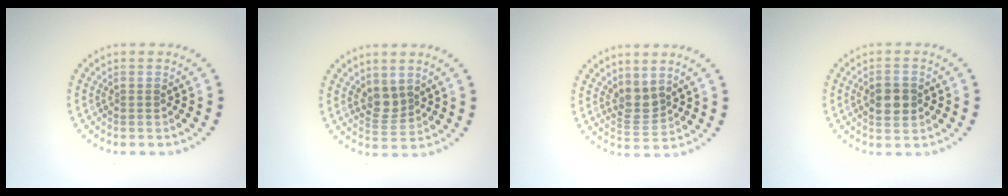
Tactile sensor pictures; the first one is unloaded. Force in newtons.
{"total": 2.1, "press": 1.8, "slide": 1.2}
{"total": 2.3, "press": 1.9, "slide": 1.3}
{"total": 3.0, "press": 3.0, "slide": 0.1}